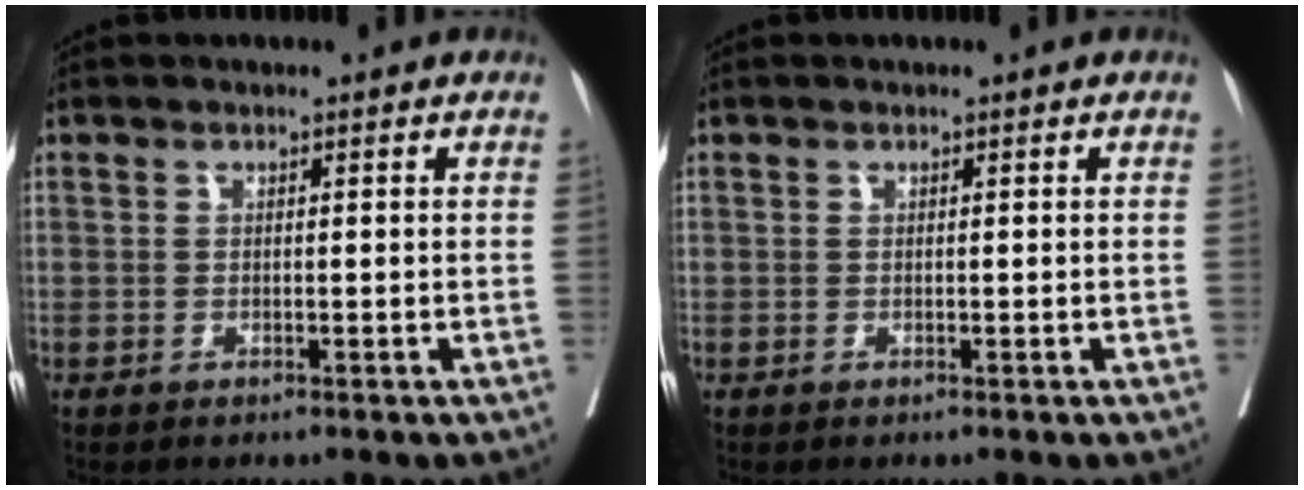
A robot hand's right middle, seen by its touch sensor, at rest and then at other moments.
{"total": 0.0}